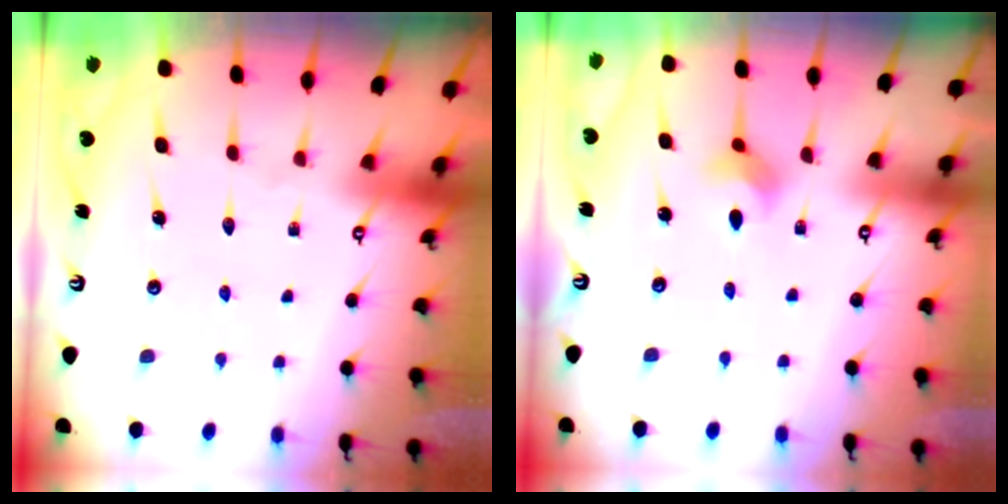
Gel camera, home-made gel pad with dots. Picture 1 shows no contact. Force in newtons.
{"total": 2.8, "press": 2.8, "slide": 0.1}